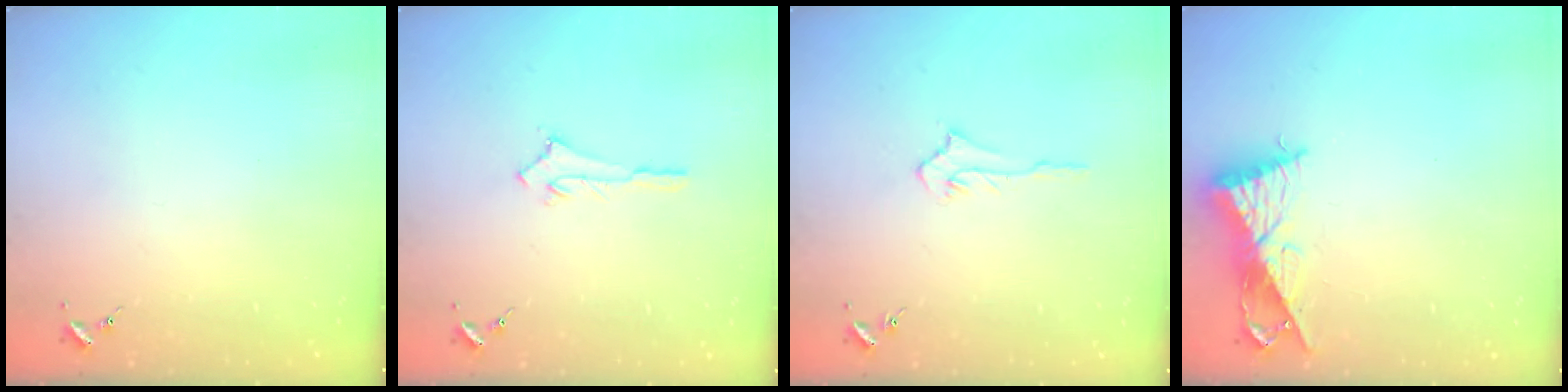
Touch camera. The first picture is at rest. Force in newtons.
{"total": 2.5, "press": 2.5, "slide": 0.2}
{"total": 4.1, "press": 4.0, "slide": 0.6}
{"total": 9.2, "press": 9.1, "slide": 0.8}